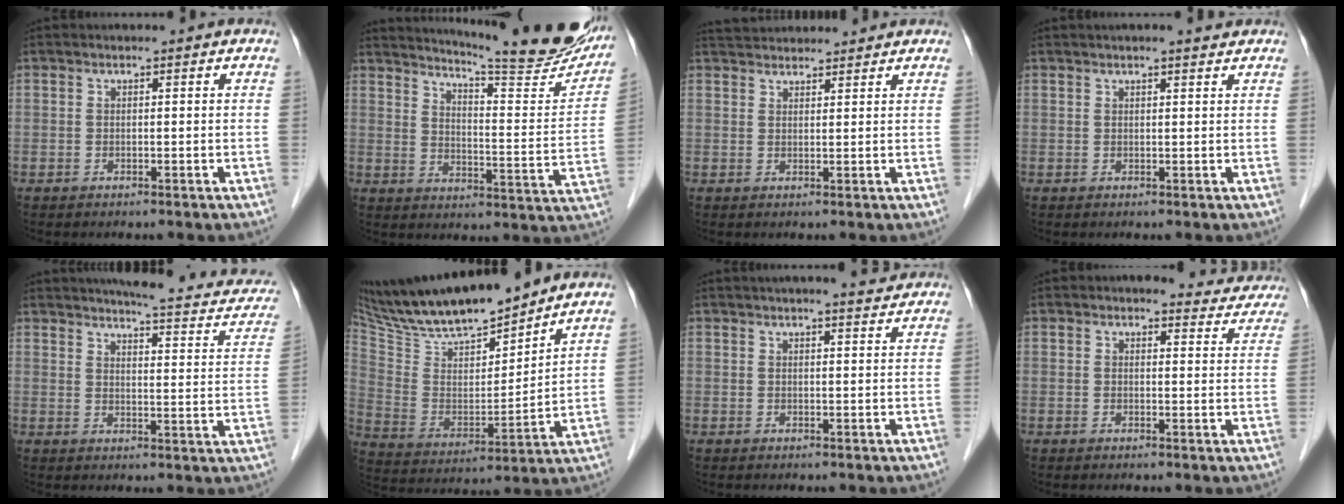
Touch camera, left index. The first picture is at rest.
{"total": 22.6, "force": [20.1, 1.7, 10.2], "torque": [-0.146, -0.069, 0.252]}
{"total": 6.2, "force": [6.0, 1.1, 1.3], "torque": [-0.021, 0.038, 0.093]}
{"total": 2.5, "force": [2.1, 0.2, 1.3], "torque": [-0.018, 0.013, 0.030]}
{"total": 16.4, "force": [14.0, 3.5, 7.8], "torque": [-0.081, -0.014, 0.149]}
{"total": 18.7, "force": [16.4, 2.8, 8.5], "torque": [-0.158, -0.003, 0.303]}
{"total": 3.7, "force": [3.3, 0.2, 1.6], "torque": [-0.024, 0.010, 0.043]}
{"total": 6.6, "force": [6.2, 2.1, 0.8], "torque": [0.006, -0.010, 0.050]}